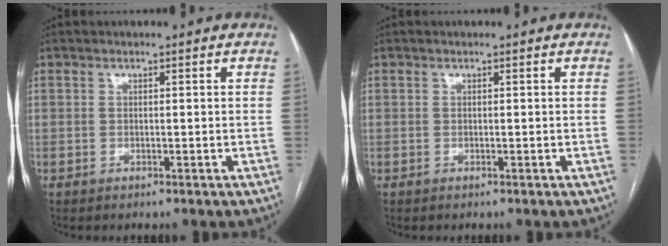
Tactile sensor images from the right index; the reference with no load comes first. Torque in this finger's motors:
{"motor_torque": [0.00, 0.00, 0.00, 0.00]}